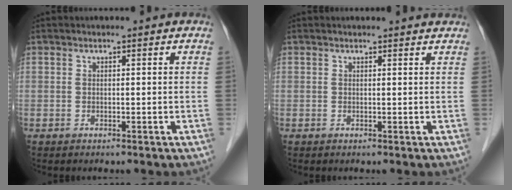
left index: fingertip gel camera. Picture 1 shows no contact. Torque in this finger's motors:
{"motor_torque": [0.14, -0.10, -0.04, -0.02]}